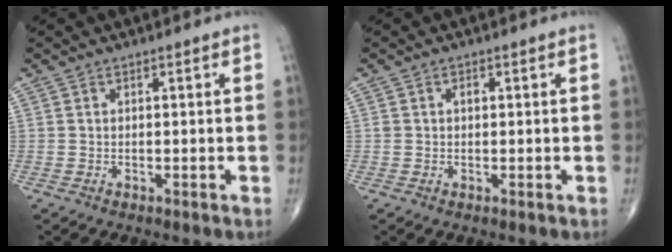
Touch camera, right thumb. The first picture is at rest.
{"total": 1.2, "force": [0.2, 0.8, 0.8], "torque": [-0.011, 0.004, 0.004]}